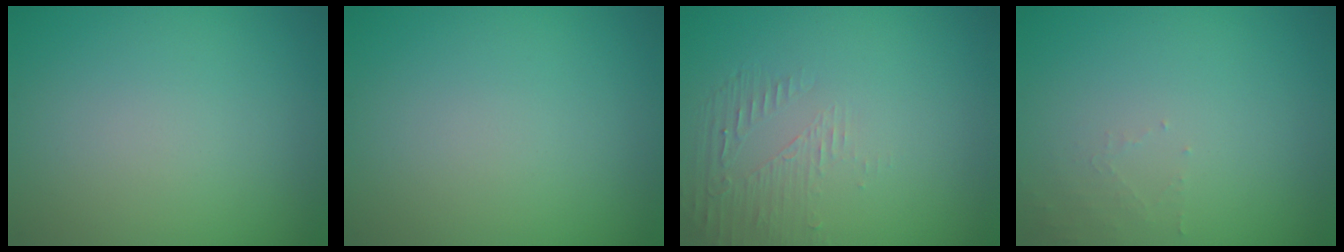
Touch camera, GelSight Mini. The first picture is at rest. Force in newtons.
{"total": 0.0}
{"total": 1.6, "press": 0.4, "slide": 1.6}
{"total": 1.0, "press": 1.0, "slide": 0.2}